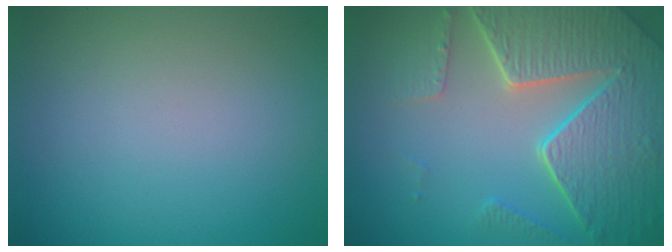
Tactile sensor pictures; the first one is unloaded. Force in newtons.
{"total": 8.4, "press": 6.2, "slide": 5.7}